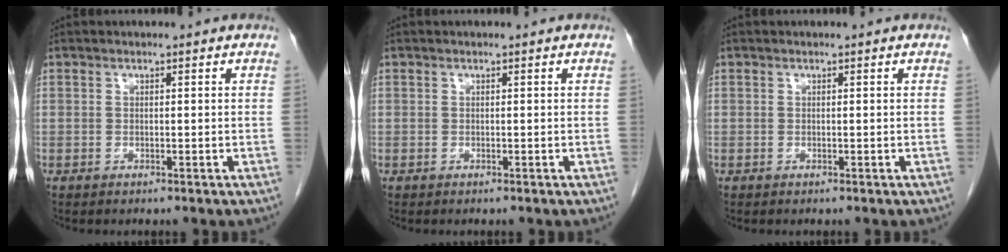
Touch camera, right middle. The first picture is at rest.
{"total": 0.0}
{"total": 0.0}